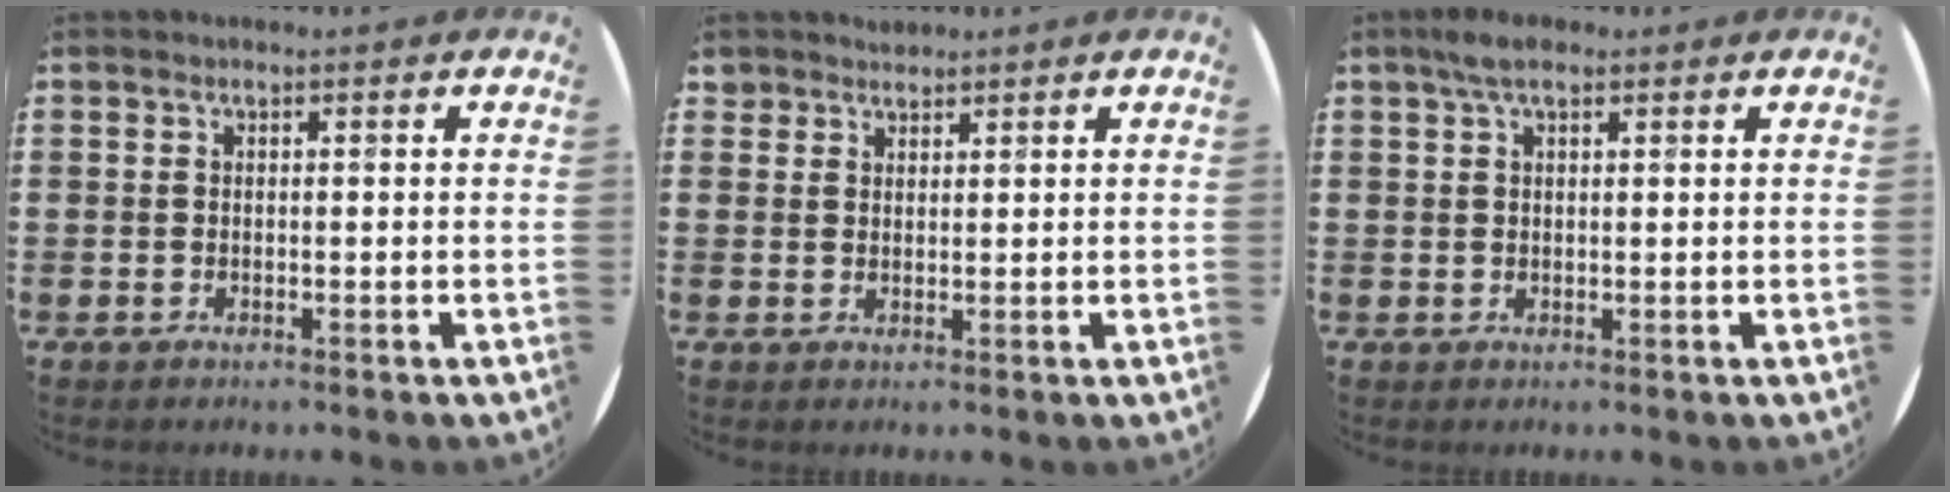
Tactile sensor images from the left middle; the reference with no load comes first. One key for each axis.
{"total": 1.7, "fx": 1.6, "fy": 0.5, "fz": -0.1, "tx": 0.000, "ty": 0.004, "tz": 0.031}
{"total": 2.9, "fx": 1.8, "fy": 1.0, "fz": 2.0, "tx": -0.034, "ty": 0.004, "tz": 0.029}